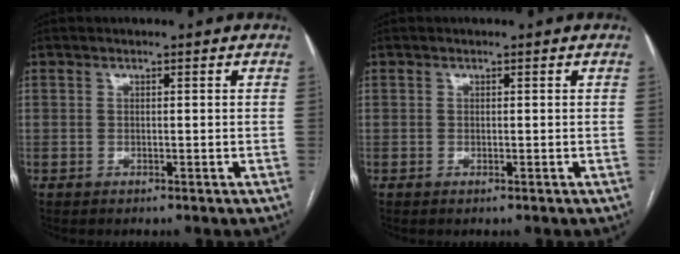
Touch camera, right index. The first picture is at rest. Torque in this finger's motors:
{"motor_torque": [-0.07, -0.07, 0.01, 0.01]}